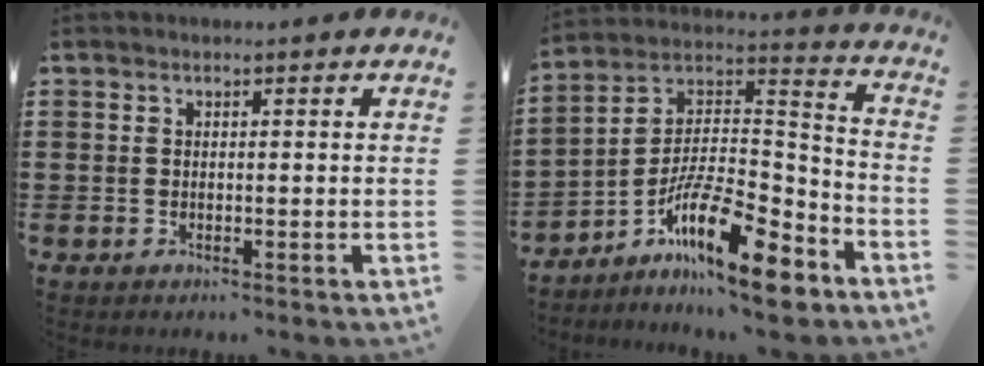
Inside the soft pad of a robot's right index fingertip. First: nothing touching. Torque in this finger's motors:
{"motor_torque": [0.00, 0.11, 0.68, 0.09]}